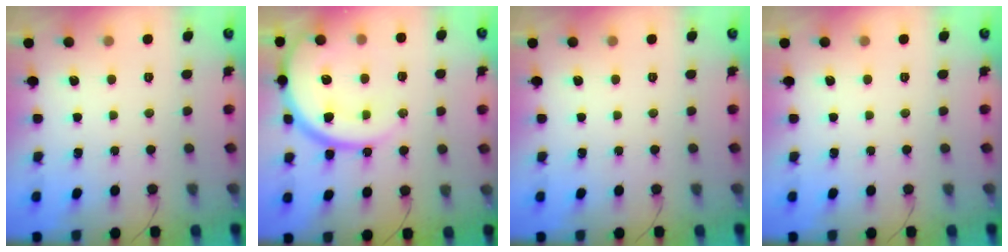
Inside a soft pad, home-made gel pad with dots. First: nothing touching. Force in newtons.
{"total": 18.4, "press": 18.1, "slide": 2.8}
{"total": 0.0}
{"total": 0.0}